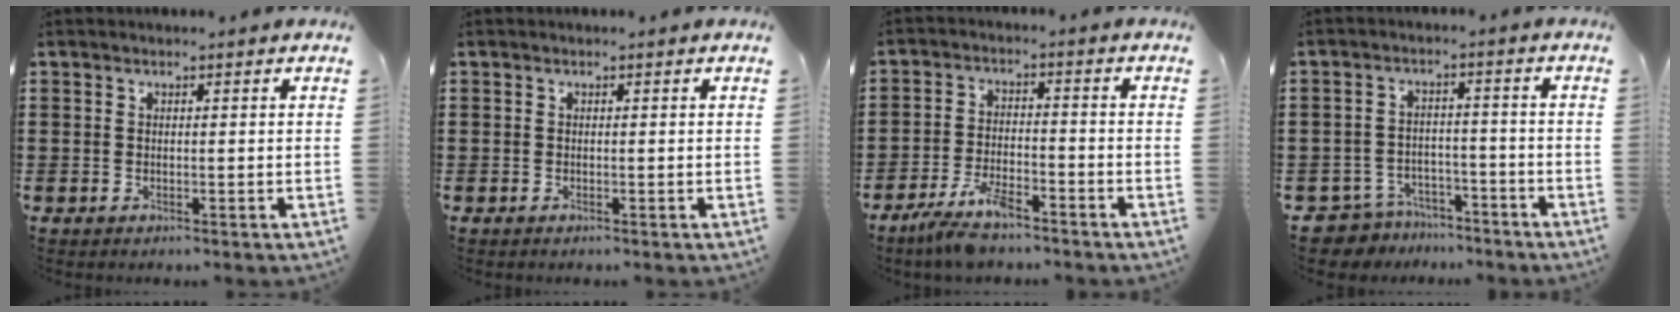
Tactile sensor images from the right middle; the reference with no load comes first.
{"total": 0.0}
{"total": 6.1, "force": [-4.8, 1.4, 3.4], "torque": [-0.083, -0.005, -0.095]}
{"total": 5.5, "force": [-5.3, 1.3, 0.2], "torque": [-0.023, 0.010, -0.113]}